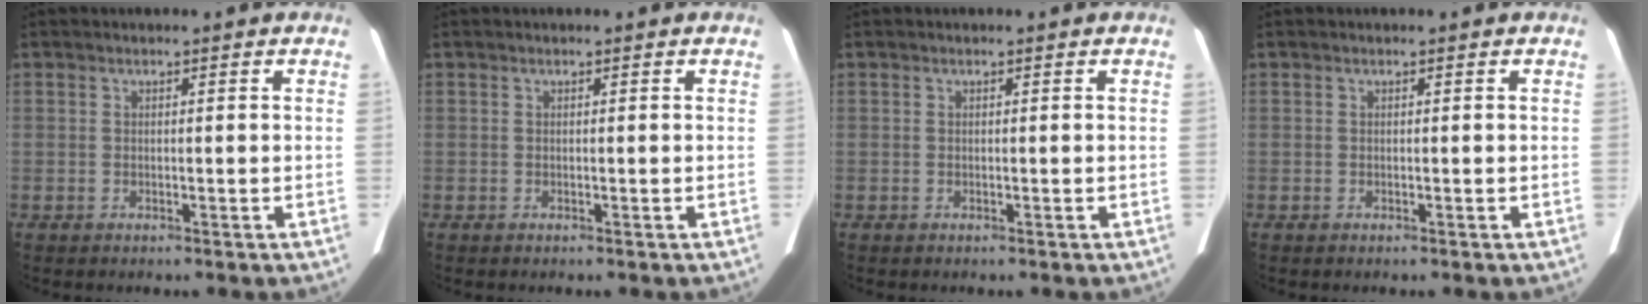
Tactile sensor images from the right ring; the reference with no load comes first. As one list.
[{"total": 0.0}, {"total": 0.0}, {"total": 0.0}]